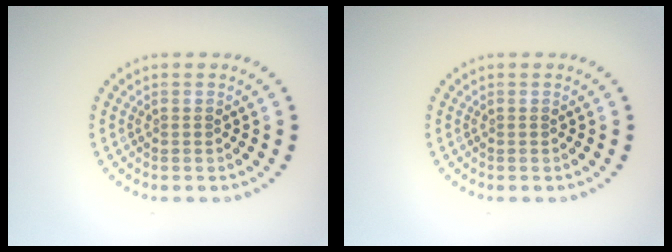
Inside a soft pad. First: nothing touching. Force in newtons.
{"total": 0.0}